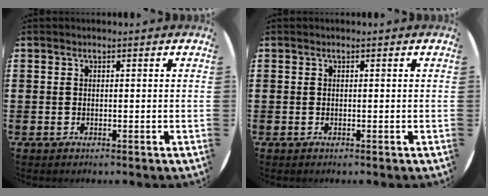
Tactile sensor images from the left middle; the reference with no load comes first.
{"total": 0.0}